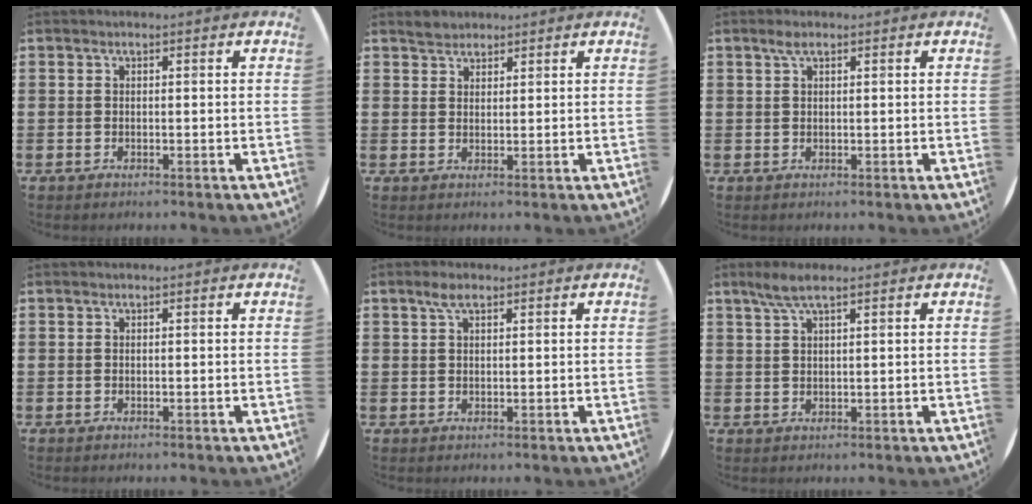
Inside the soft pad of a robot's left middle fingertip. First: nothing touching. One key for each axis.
{"total": 1.9, "fx": 1.8, "fy": 0.6, "fz": -0.1, "tx": 0.007, "ty": 0.000, "tz": 0.034}
{"total": 1.4, "fx": 0.8, "fy": 0.5, "fz": 1.1, "tx": -0.015, "ty": 0.001, "tz": 0.011}
{"total": 0.0}
{"total": 2.3, "fx": 1.3, "fy": 0.9, "fz": 1.6, "tx": -0.034, "ty": 0.006, "tz": 0.023}
{"total": 3.3, "fx": 2.3, "fy": 0.5, "fz": 2.3, "tx": -0.050, "ty": 0.005, "tz": 0.040}